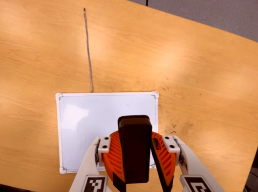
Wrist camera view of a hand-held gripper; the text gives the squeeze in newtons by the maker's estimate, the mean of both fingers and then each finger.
{"total": 8.5, "left": 9.1, "right": 8.0}